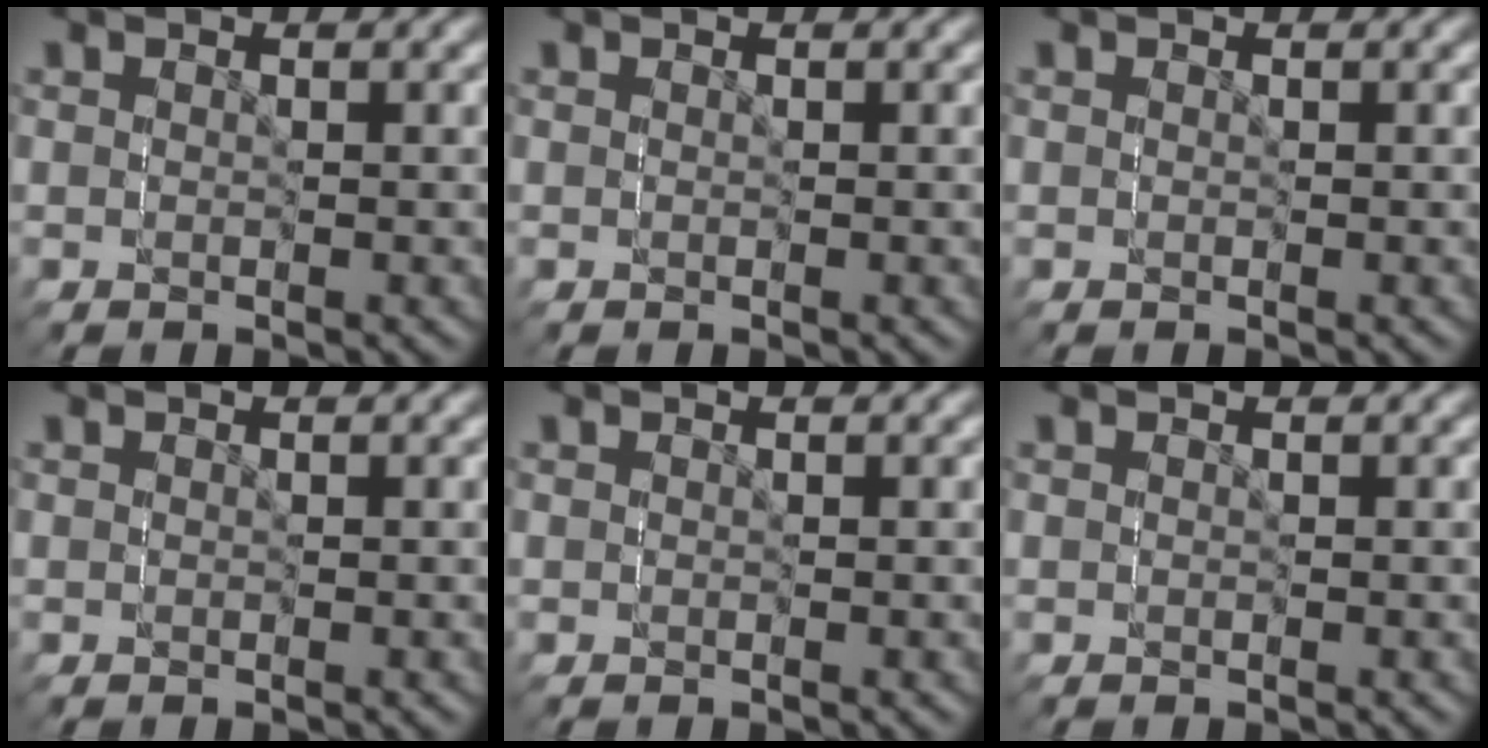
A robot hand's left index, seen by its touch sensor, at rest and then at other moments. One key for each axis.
{"total": 0.0}
{"total": 0.0}
{"total": 0.0}
{"total": 0.0}
{"total": 0.0}